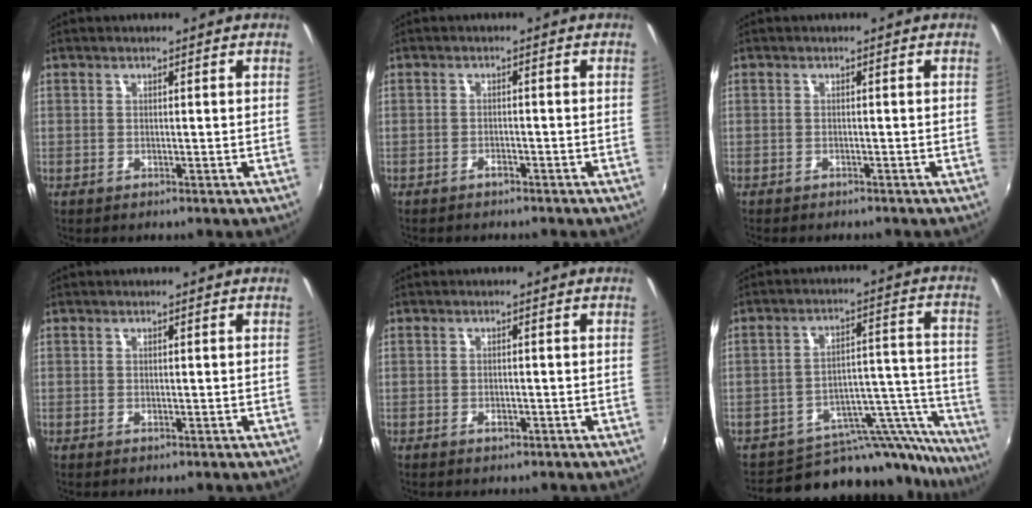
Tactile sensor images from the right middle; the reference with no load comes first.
{"total": 1.6, "force": [-1.5, 0.5, 0.5], "torque": [-0.015, 0.000, -0.024]}
{"total": 1.9, "force": [-1.8, 0.4, 0.6], "torque": [-0.019, -0.011, -0.026]}
{"total": 0.0}
{"total": 1.1, "force": [-0.8, 0.6, 0.6], "torque": [-0.011, 0.000, -0.010]}
{"total": 22.0, "force": [-20.3, 6.7, 5.2], "torque": [-0.062, 0.043, -0.279]}